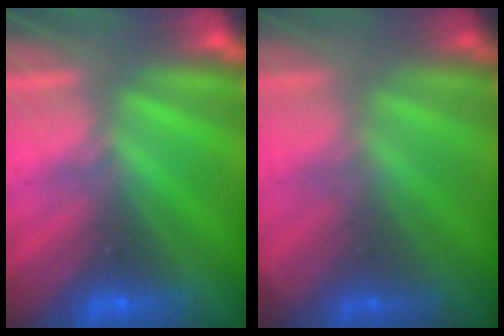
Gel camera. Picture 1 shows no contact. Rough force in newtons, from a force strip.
{"total": 1.8}